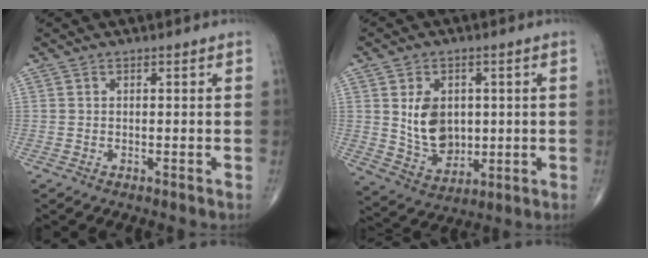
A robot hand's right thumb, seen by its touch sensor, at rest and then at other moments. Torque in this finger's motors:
{"motor_torque": [-0.06, 0.34, 0.85, 0.35, 0.10]}